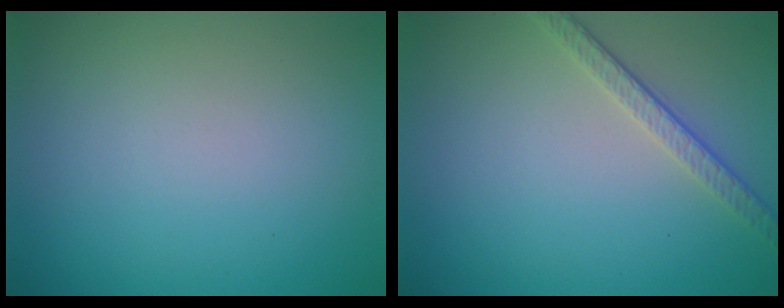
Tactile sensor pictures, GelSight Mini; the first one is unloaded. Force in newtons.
{"total": 2.5, "press": 2.1, "slide": 1.4}